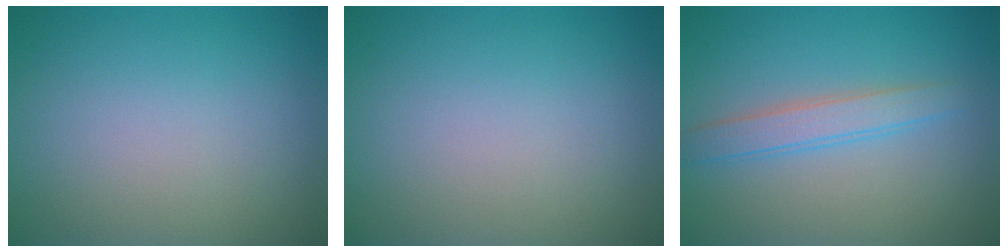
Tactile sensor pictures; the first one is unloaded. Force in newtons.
{"total": 0.0}
{"total": 2.5, "press": 2.5, "slide": 0.0}